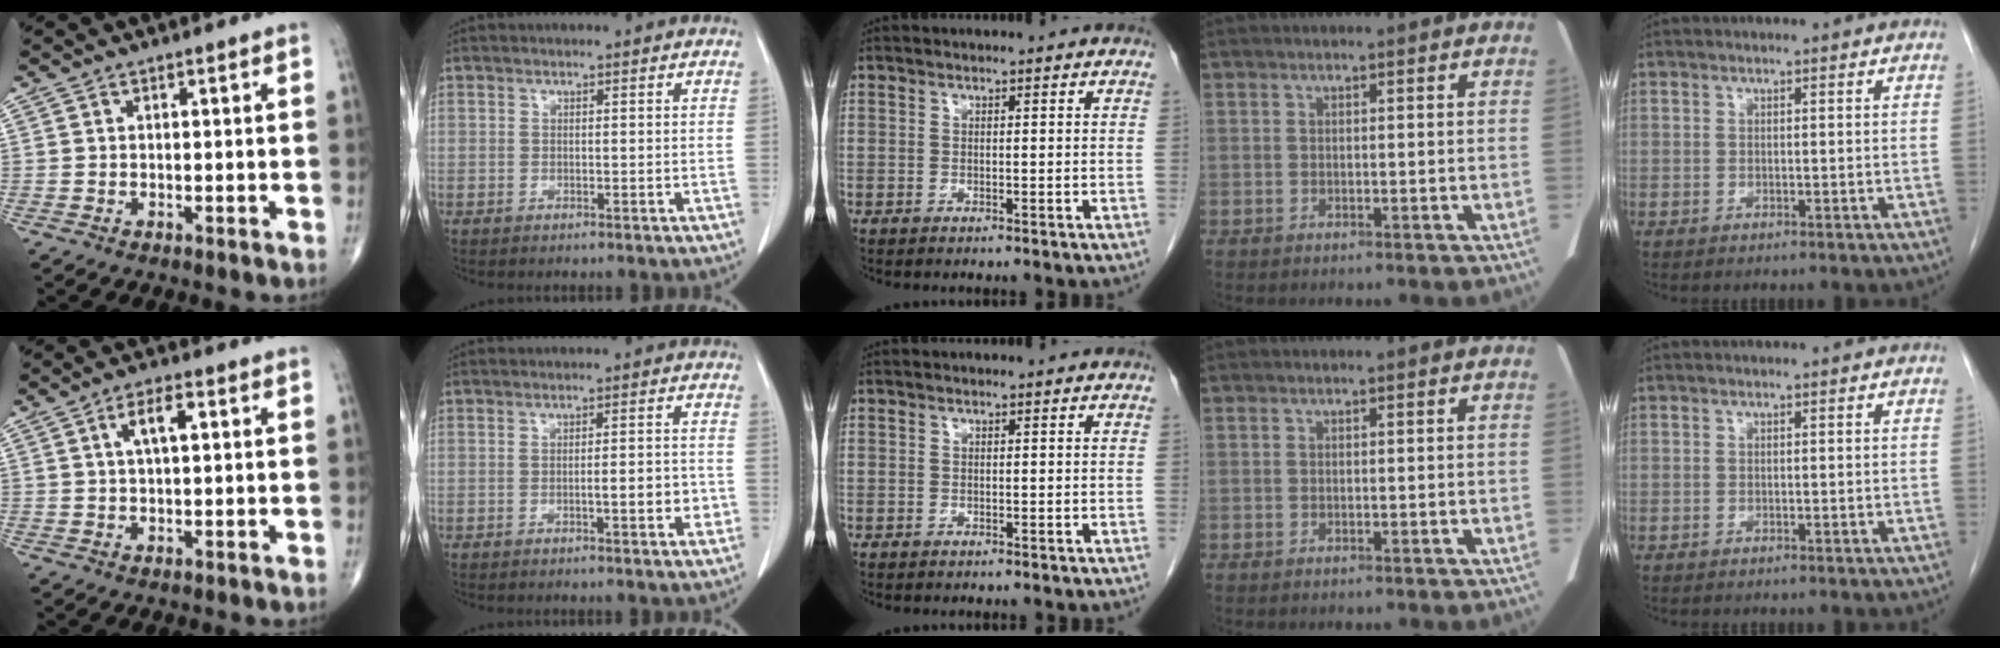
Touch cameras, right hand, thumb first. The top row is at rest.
{"thumb": {"total": 4.9, "force": [1.4, 1.8, 4.4], "torque": [-0.073, 0.004, 0.023]}, "index": {"total": 3.9, "force": [-1.2, 0.8, 3.7], "torque": [-0.054, 0.001, -0.014]}}